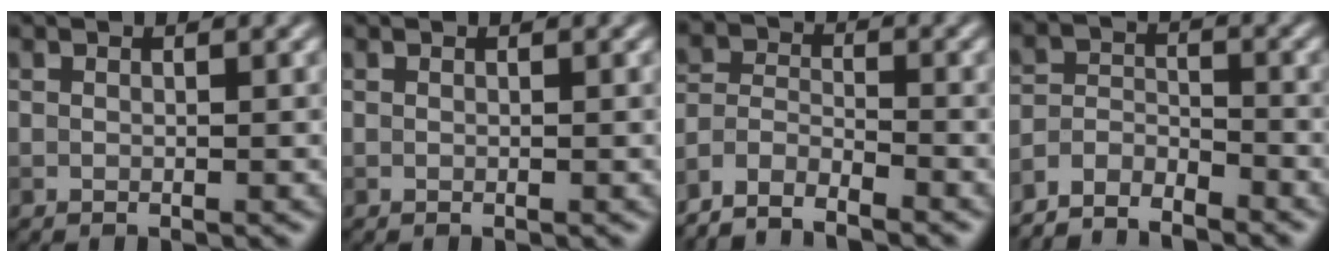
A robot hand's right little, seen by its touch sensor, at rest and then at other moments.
{"total": 0.0}
{"total": 4.2, "force": [-3.8, 1.0, 1.3], "torque": [-0.023, -0.002, -0.085]}
{"total": 4.4, "force": [-4.2, 1.1, 0.9], "torque": [-0.013, -0.003, -0.088]}